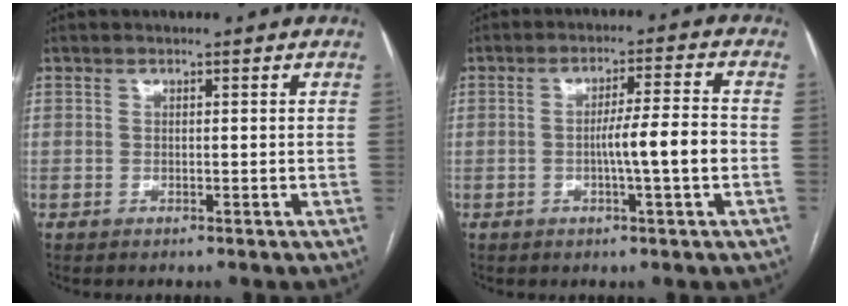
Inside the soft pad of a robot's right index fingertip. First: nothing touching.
{"total": 6.8, "force": [-1.4, -0.4, 6.6], "torque": [-0.104, 0.005, -0.023]}